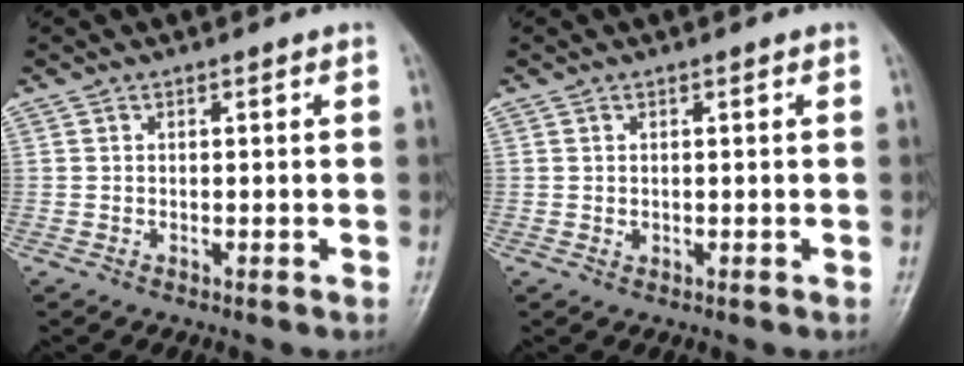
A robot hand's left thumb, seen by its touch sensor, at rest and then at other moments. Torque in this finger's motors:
{"motor_torque": [-0.02, 0.06, -0.08, 0.01, 0.00]}